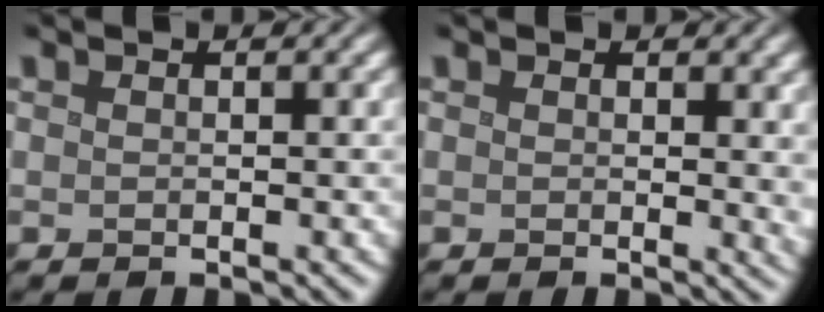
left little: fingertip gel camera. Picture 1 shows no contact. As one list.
[{"total": 1.8, "force": [0.5, 0.5, 1.7], "torque": [-0.012, -0.004, 0.007]}]